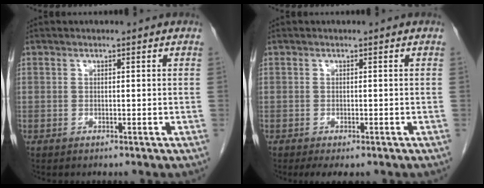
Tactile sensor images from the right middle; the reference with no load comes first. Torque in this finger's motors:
{"motor_torque": [0.46, -0.17, 0.02, 0.02]}